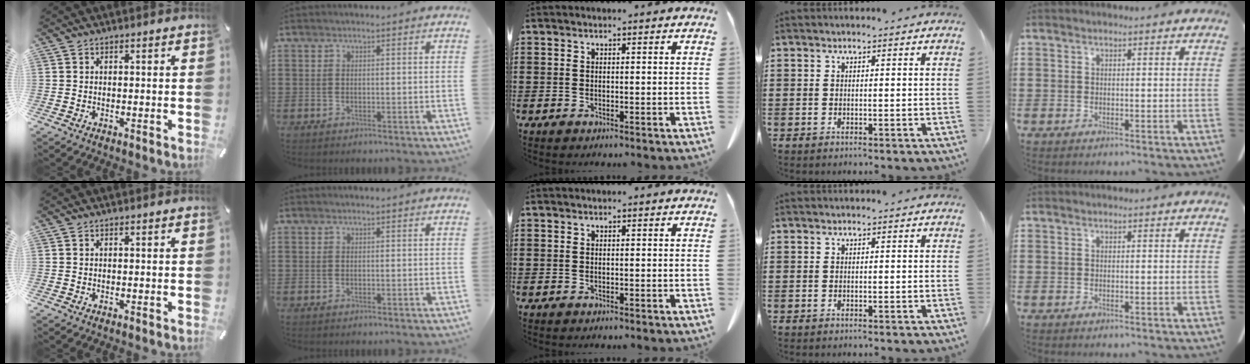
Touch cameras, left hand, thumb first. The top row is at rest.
{}